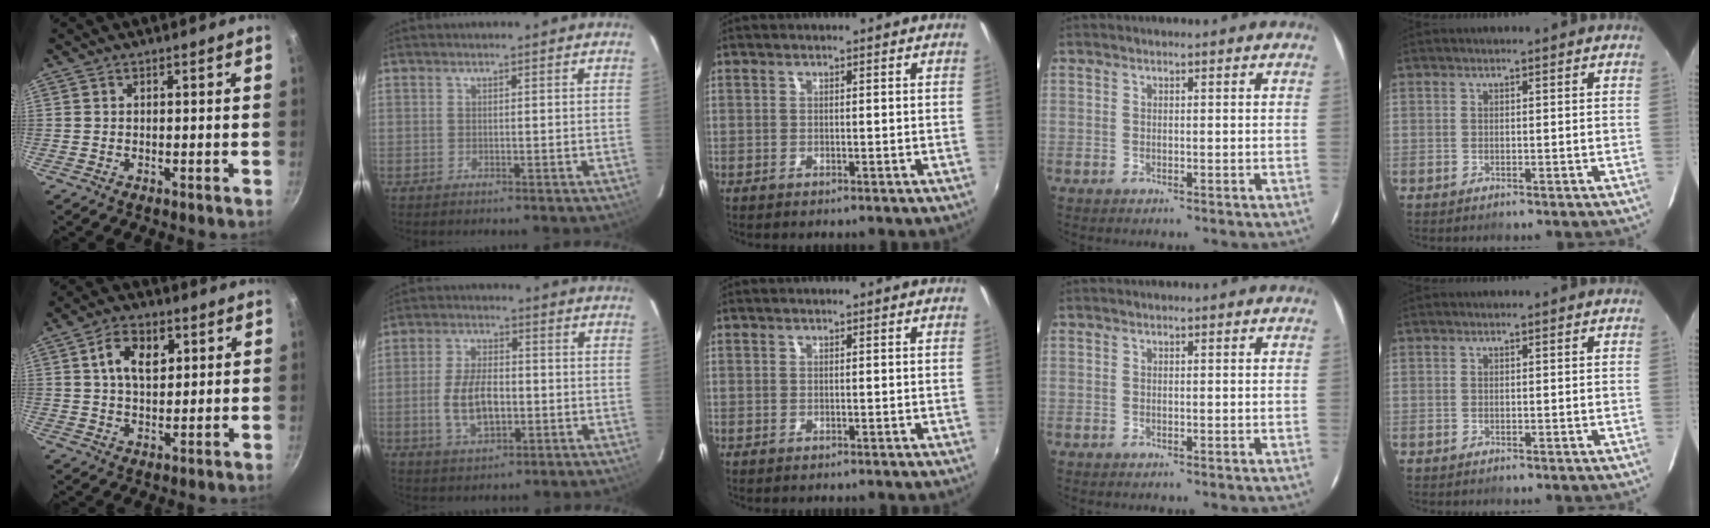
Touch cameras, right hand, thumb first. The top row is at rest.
{"thumb": {"total": 8.2, "force": [2.7, 5.0, 5.9], "torque": [-0.083, -0.003, 0.043]}, "index": {"total": 9.1, "force": [-1.8, 4.7, 7.7], "torque": [-0.156, 0.000, -0.027]}}